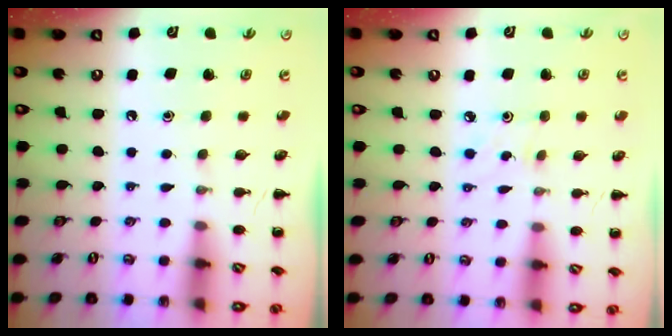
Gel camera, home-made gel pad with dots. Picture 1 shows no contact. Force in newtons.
{"total": 2.1, "press": 2.0, "slide": 0.7}